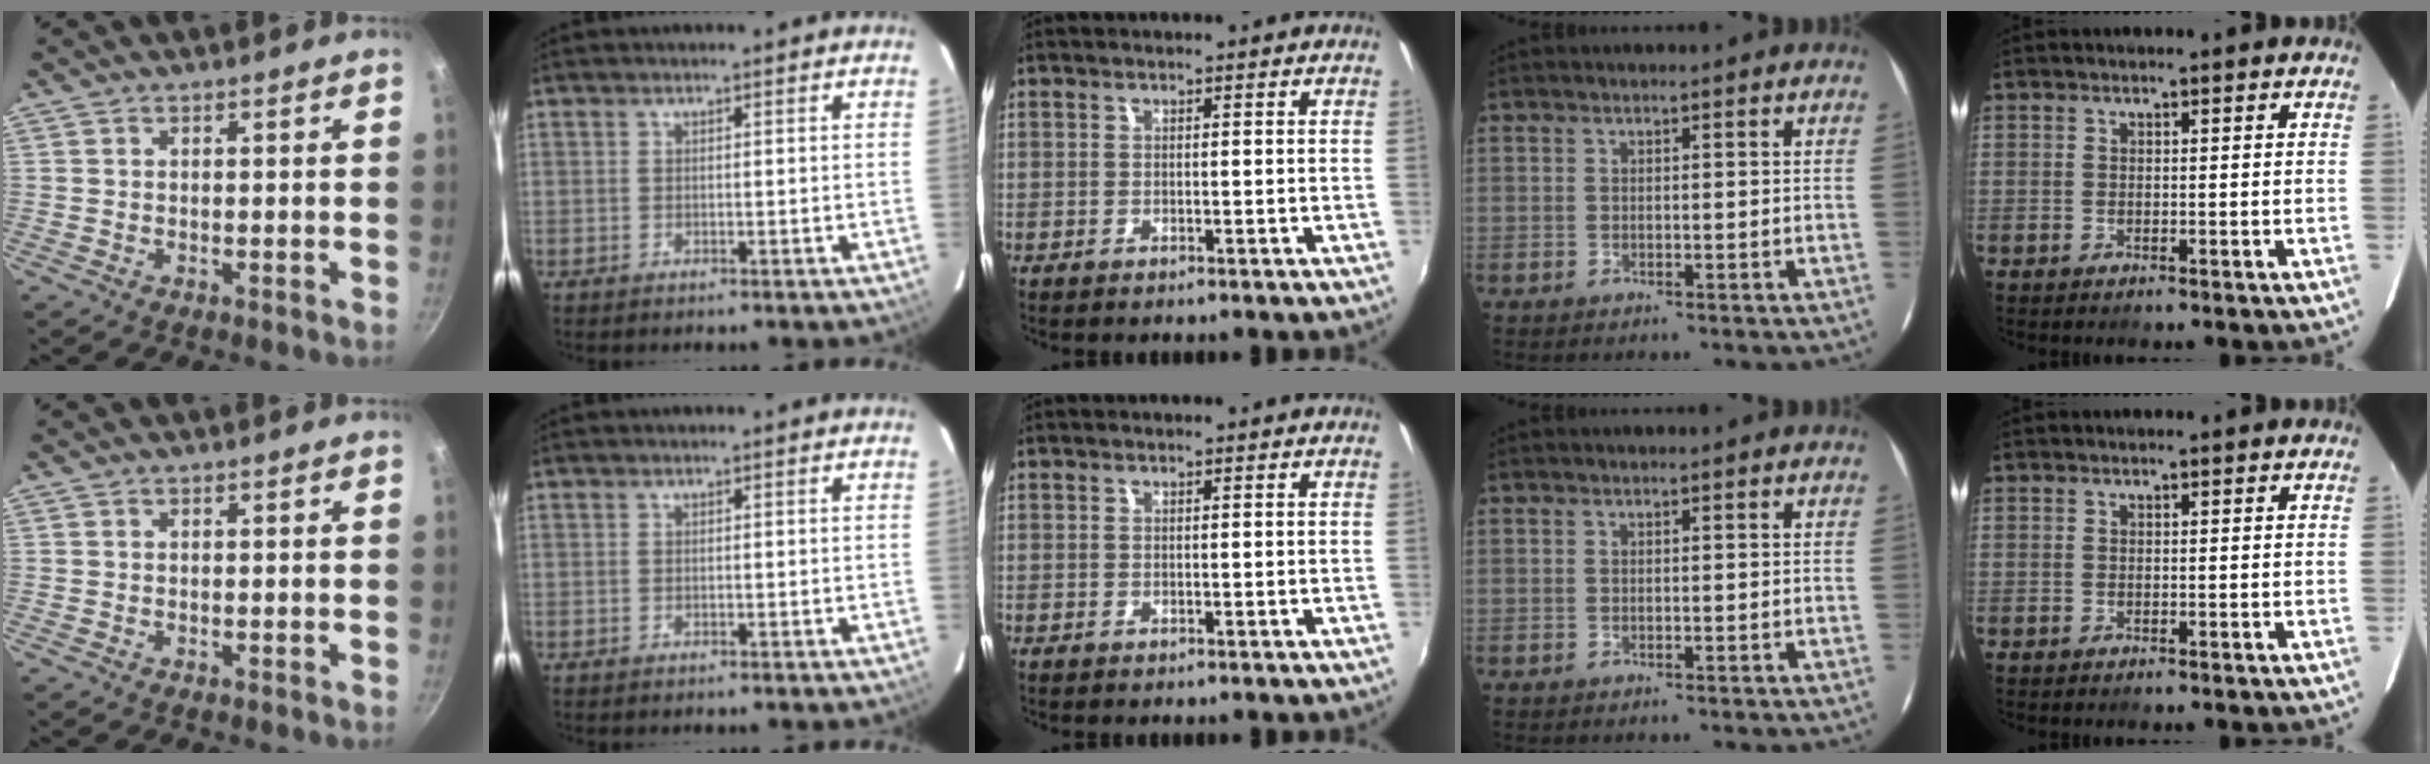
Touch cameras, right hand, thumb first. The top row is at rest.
{}